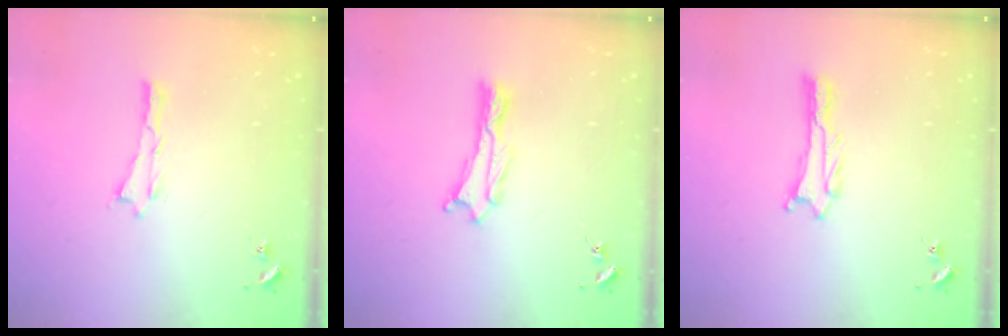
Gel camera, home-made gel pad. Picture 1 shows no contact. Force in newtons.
{"total": 0.7, "press": 0.6, "slide": 0.2}
{"total": 1.0, "press": 1.0, "slide": 0.1}